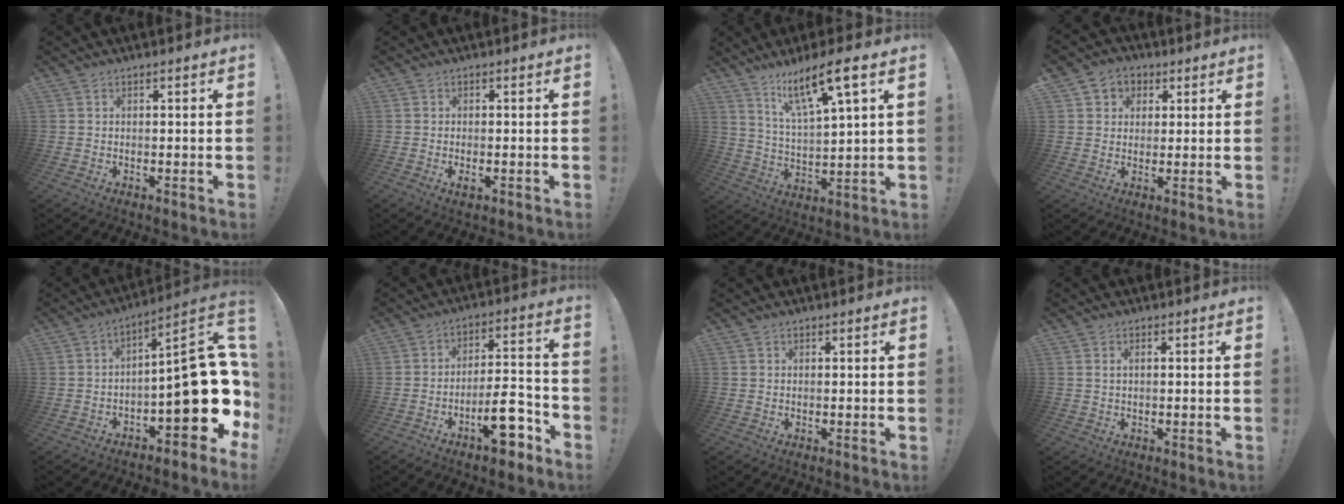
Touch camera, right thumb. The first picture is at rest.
{"total": 1.6, "force": [-0.6, 0.5, 1.3], "torque": [-0.012, -0.002, -0.011]}
{"total": 13.3, "force": [8.4, 2.0, 10.1], "torque": [-0.170, -0.042, 0.131]}
{"total": 5.1, "force": [1.0, 4.9, 1.0], "torque": [-0.010, -0.002, 0.020]}
{"total": 19.3, "force": [-2.6, 7.1, 17.8], "torque": [-0.234, 0.010, -0.034]}
{"total": 13.1, "force": [-7.6, 4.9, 9.5], "torque": [-0.132, 0.059, -0.121]}
{"total": 0.0}
{"total": 1.5, "force": [0.7, 0.6, 1.2], "torque": [-0.017, 0.001, 0.010]}